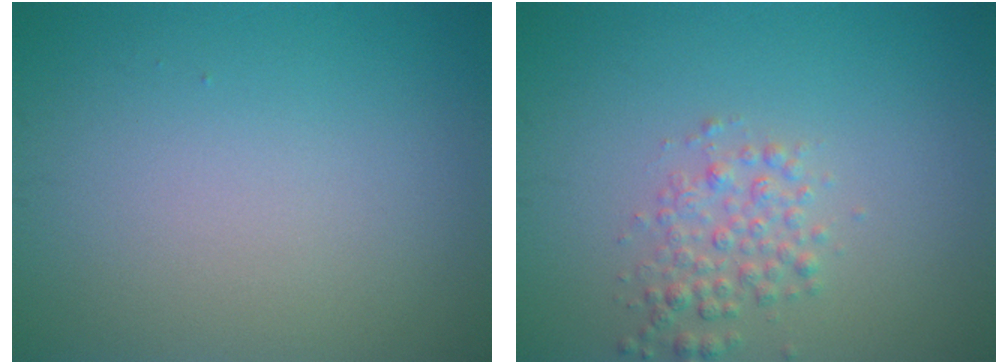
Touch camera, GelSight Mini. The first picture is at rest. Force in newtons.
{"total": 2.4, "press": 2.4, "slide": 0.1}